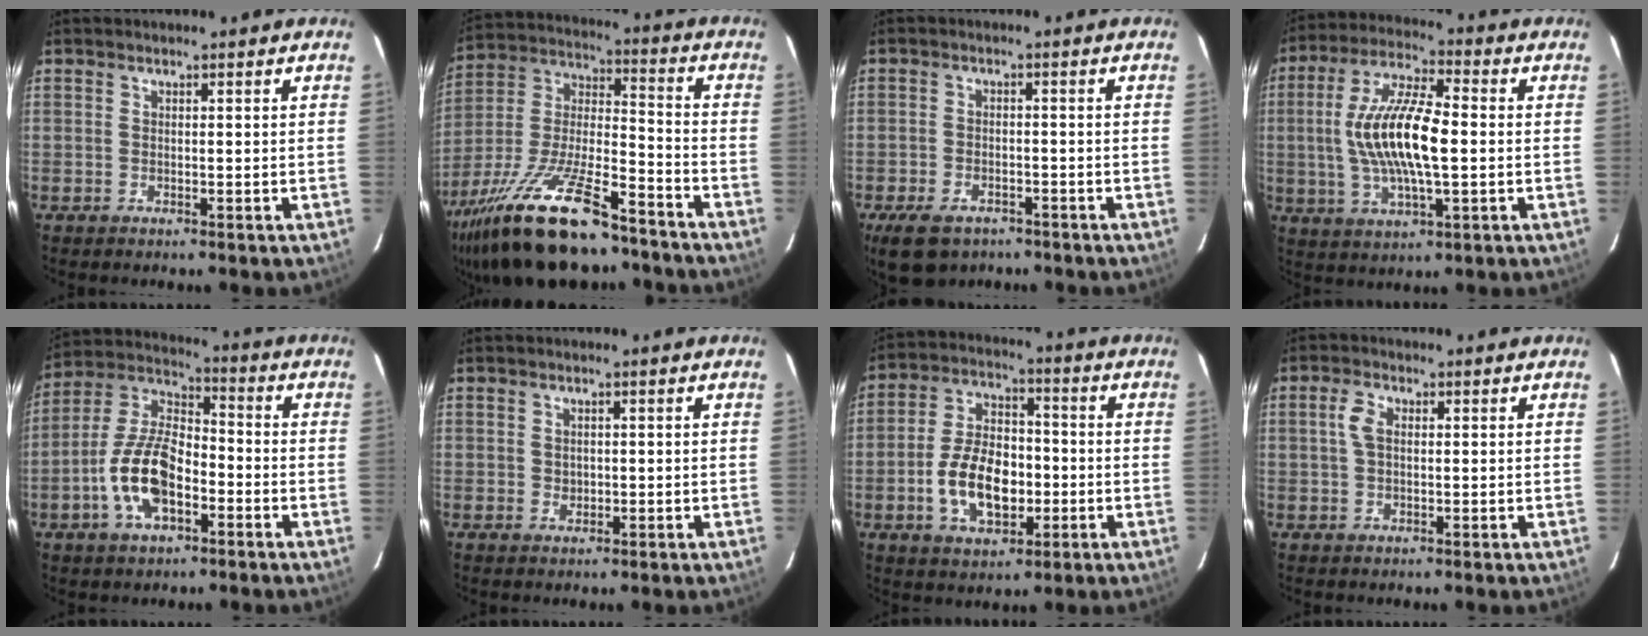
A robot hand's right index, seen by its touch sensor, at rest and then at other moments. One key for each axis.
{"total": 24.8, "fx": -17.7, "fy": 7.2, "fz": 15.8, "tx": -0.312, "ty": -0.026, "tz": -0.296}
{"total": 9.0, "fx": -6.1, "fy": 5.0, "fz": 4.3, "tx": -0.107, "ty": -0.010, "tz": -0.099}
{"total": 15.0, "fx": -0.3, "fy": 4.7, "fz": 14.2, "tx": -0.283, "ty": 0.008, "tz": -0.007}
{"total": 13.4, "fx": -4.9, "fy": 6.7, "fz": 10.5, "tx": -0.217, "ty": 0.015, "tz": -0.090}
{"total": 1.2, "fx": 0.1, "fy": 1.2, "fz": 0.3, "tx": -0.002, "ty": 0.002, "tz": 0.003}
{"total": 12.6, "fx": -3.1, "fy": 7.4, "fz": 9.7, "tx": -0.196, "ty": 0.014, "tz": -0.047}
{"total": 3.1, "fx": 0.5, "fy": 1.9, "fz": 2.4, "tx": -0.051, "ty": 0.008, "tz": 0.010}